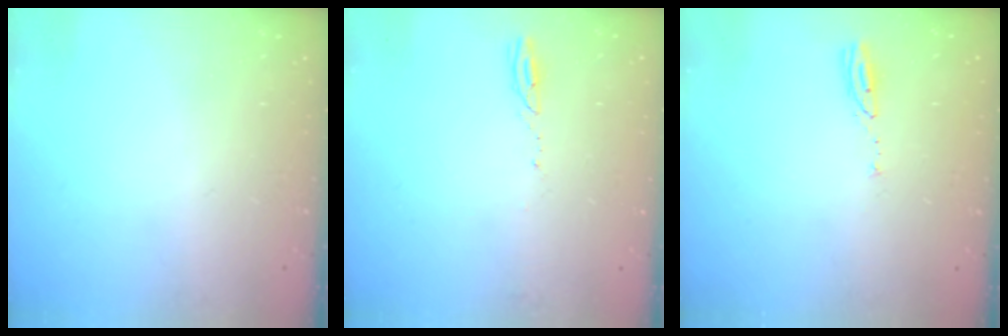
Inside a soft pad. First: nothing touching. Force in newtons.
{"total": 2.3, "press": 2.3, "slide": 0.3}
{"total": 3.7, "press": 3.7, "slide": 0.4}